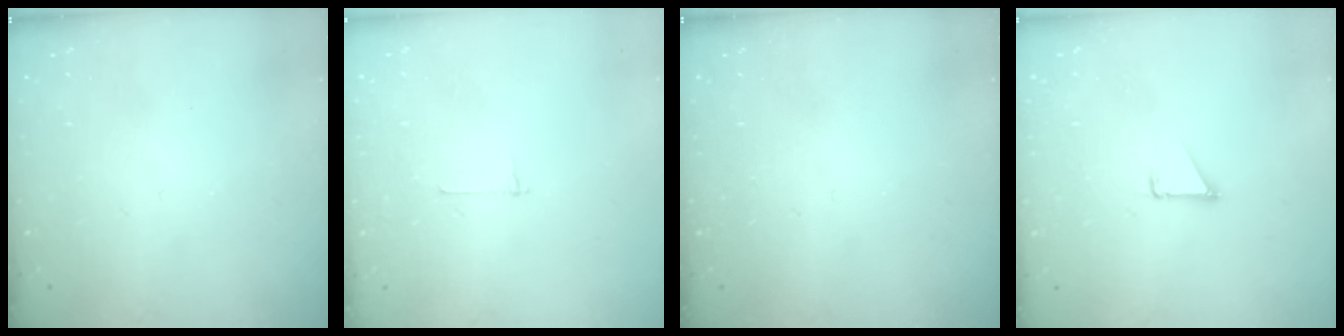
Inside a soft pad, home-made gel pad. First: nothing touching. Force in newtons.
{"total": 2.7, "press": 2.7, "slide": 0.3}
{"total": 0.0}
{"total": 1.3, "press": 1.3, "slide": 0.1}